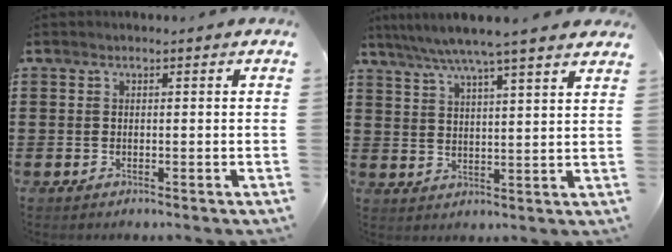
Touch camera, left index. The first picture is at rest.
{"total": 6.1, "force": [5.2, -0.4, 3.1], "torque": [-0.077, -0.020, 0.090]}